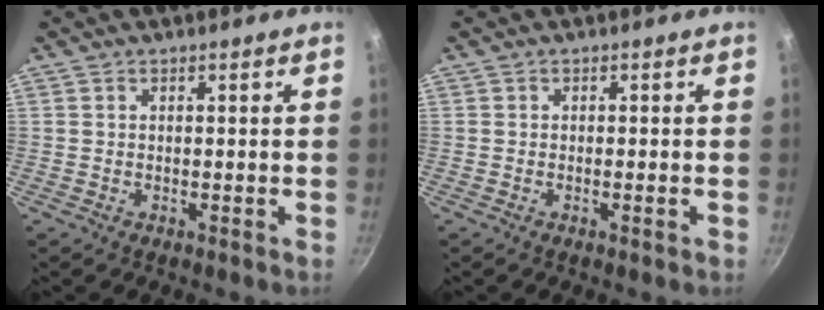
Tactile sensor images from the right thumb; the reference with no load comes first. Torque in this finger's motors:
{"motor_torque": [-0.16, -0.27, 0.05, 0.61, 0.00]}